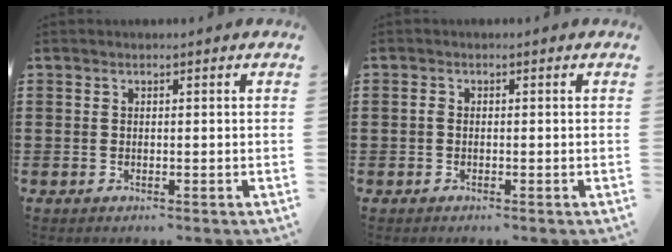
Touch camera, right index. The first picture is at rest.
{"total": 0.8, "force": [-0.4, 0.5, 0.5], "torque": [-0.018, -0.003, -0.011]}